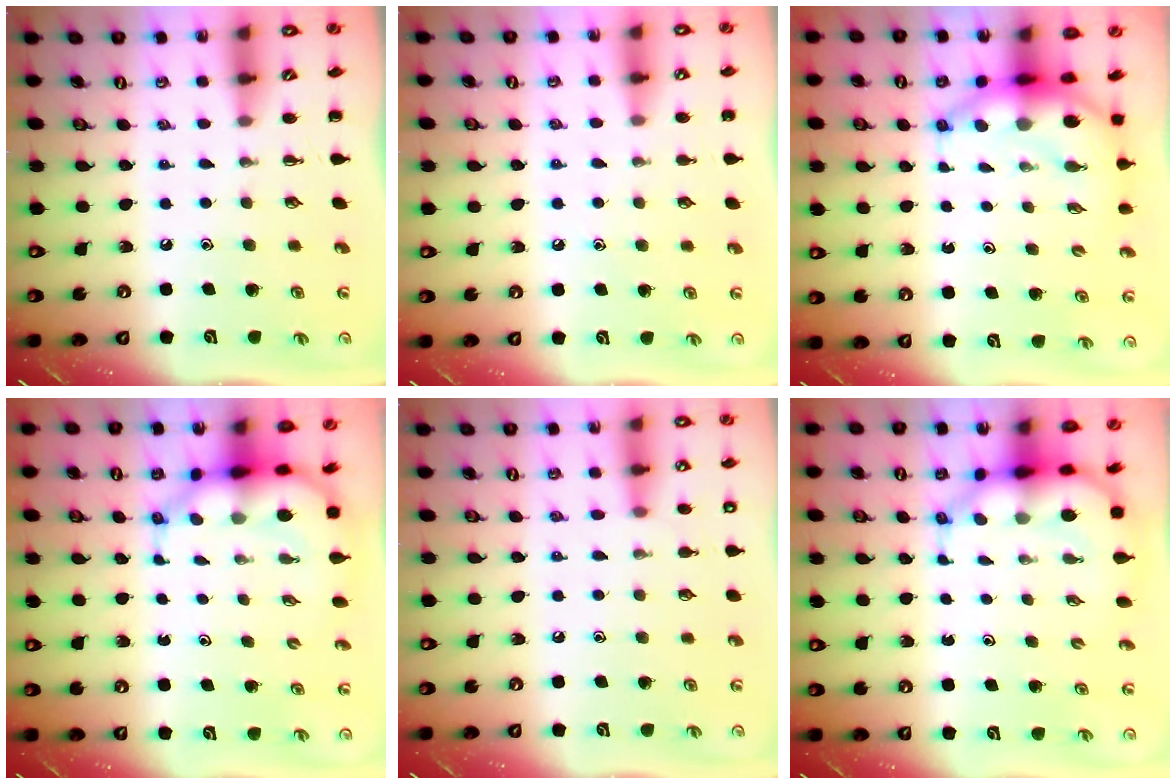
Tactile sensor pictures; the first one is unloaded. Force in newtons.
{"total": 6.2, "press": 5.9, "slide": 1.9}
{"total": 6.7, "press": 6.5, "slide": 1.5}
{"total": 7.1, "press": 6.7, "slide": 2.3}
{"total": 6.8, "press": 6.5, "slide": 2.1}
{"total": 7.1, "press": 6.7, "slide": 2.3}